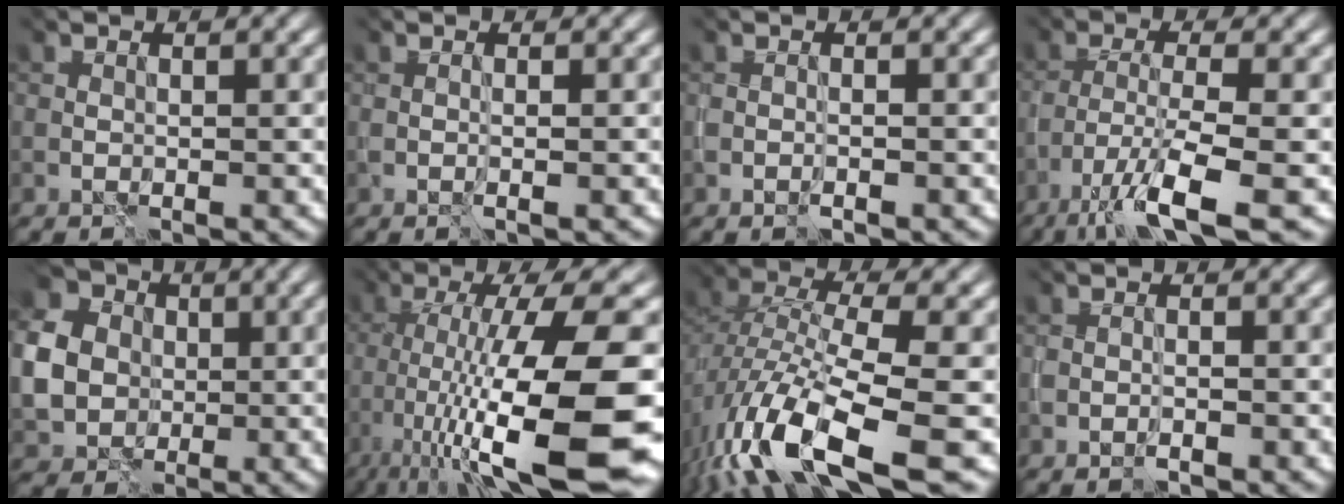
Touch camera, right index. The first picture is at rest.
{"total": 0.6, "force": [-0.1, -0.5, 0.3], "torque": [-0.006, -0.005, -0.001]}
{"total": 0.6, "force": [-0.4, 0.1, 0.4], "torque": [-0.007, -0.004, -0.006]}
{"total": 7.1, "force": [-4.9, 0.6, 5.1], "torque": [-0.090, -0.007, -0.094]}
{"total": 5.9, "force": [0.4, 5.3, 2.4], "torque": [-0.081, 0.001, 0.010]}
{"total": 15.2, "force": [-4.7, 3.7, 14.0], "torque": [-0.228, -0.014, -0.068]}
{"total": 11.8, "force": [-6.9, 3.4, 9.0], "torque": [-0.186, -0.021, -0.122]}
{"total": 0.9, "force": [-0.8, 0.2, 0.5], "torque": [-0.009, -0.004, -0.012]}